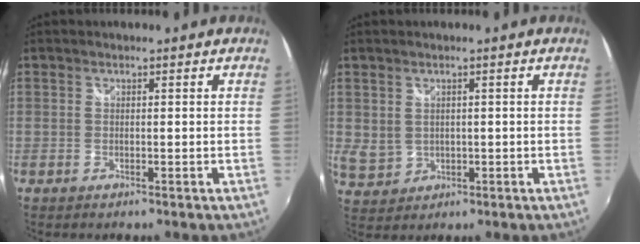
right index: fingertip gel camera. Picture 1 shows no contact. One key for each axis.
{"total": 4.2, "fx": 0.9, "fy": 3.6, "fz": 2.0, "tx": -0.036, "ty": -0.001, "tz": 0.031}